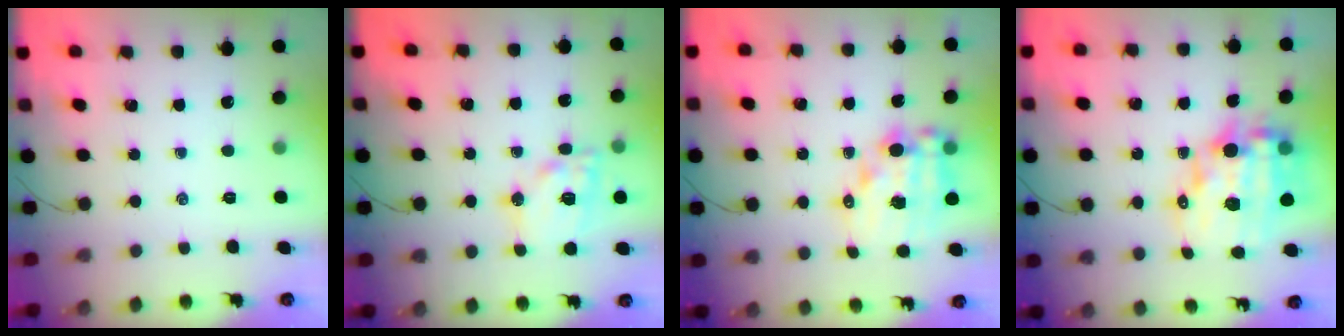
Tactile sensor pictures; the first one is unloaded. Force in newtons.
{"total": 15.0, "press": 14.7, "slide": 2.8}
{"total": 13.9, "press": 13.5, "slide": 3.0}
{"total": 16.4, "press": 15.9, "slide": 3.8}